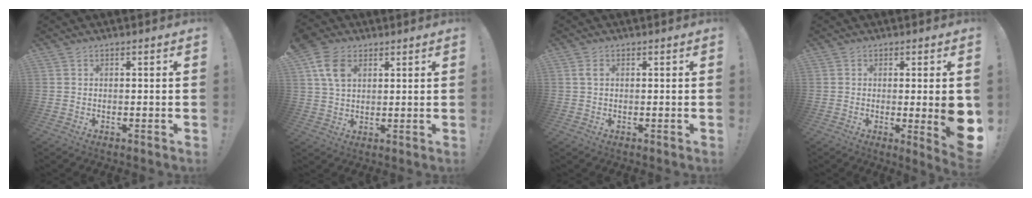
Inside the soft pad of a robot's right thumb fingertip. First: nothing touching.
{"total": 10.7, "force": [4.6, 7.3, 6.3], "torque": [-0.114, -0.003, 0.091]}
{"total": 1.6, "force": [0.5, 1.2, 0.9], "torque": [-0.021, 0.007, 0.010]}
{"total": 7.9, "force": [-0.4, 1.0, 7.8], "torque": [-0.102, -0.014, -0.004]}